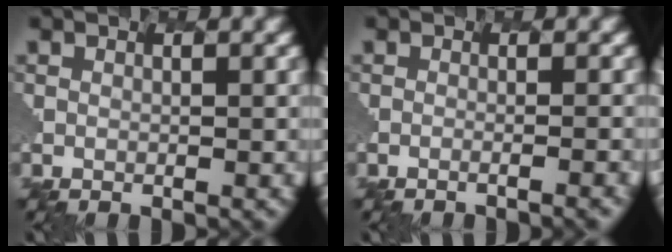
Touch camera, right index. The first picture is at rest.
{"total": 2.4, "force": [-0.8, 1.0, 2.0], "torque": [-0.004, 0.011, -0.032]}